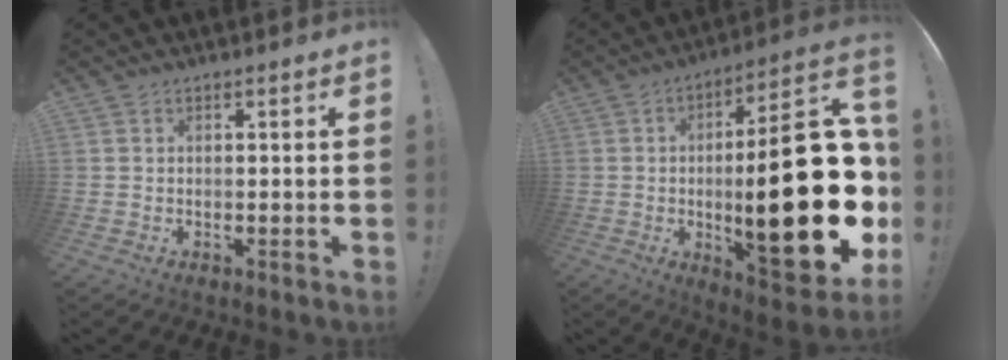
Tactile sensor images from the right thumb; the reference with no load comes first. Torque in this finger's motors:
{"motor_torque": [1.63, 3.38, 1.78, -0.99, 0.84]}